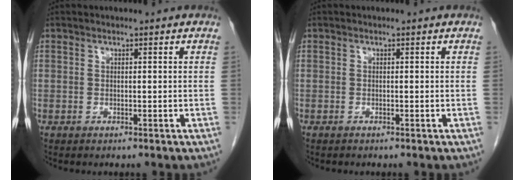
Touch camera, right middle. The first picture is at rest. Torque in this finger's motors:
{"motor_torque": [0.21, -0.08, 0.03, 0.01]}